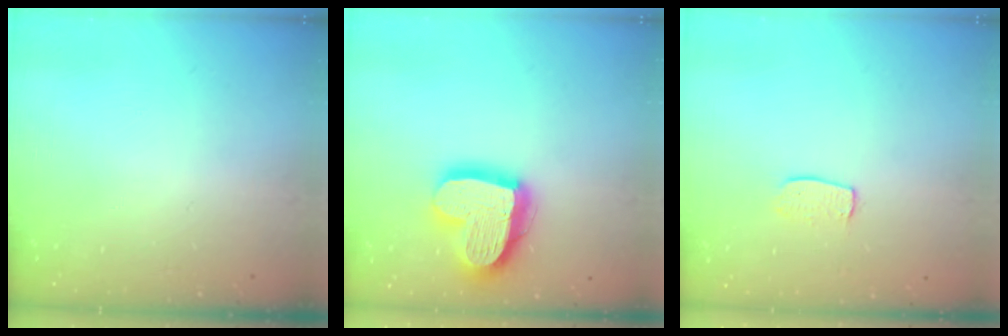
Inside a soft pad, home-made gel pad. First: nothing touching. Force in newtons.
{"total": 20.2, "press": 20.1, "slide": 2.0}
{"total": 6.6, "press": 6.6, "slide": 0.2}